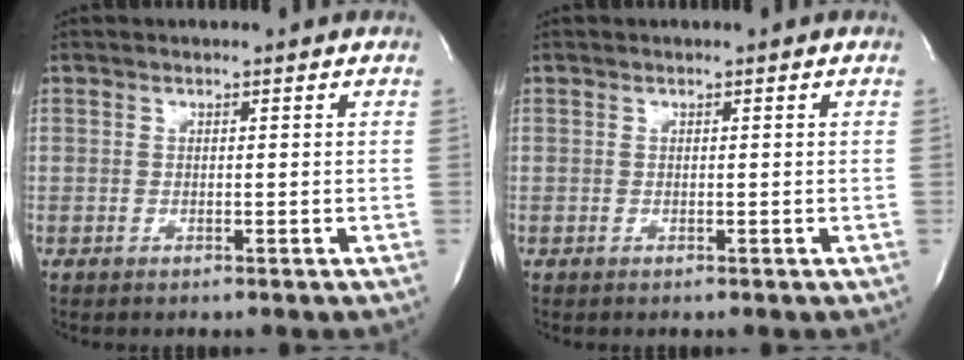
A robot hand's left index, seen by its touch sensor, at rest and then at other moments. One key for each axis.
{"total": 0.0}